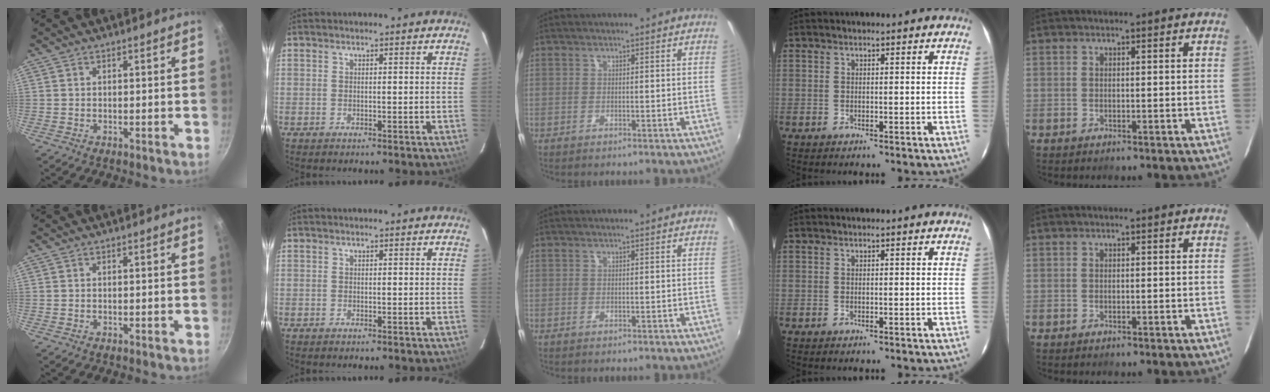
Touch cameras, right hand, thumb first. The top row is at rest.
{}